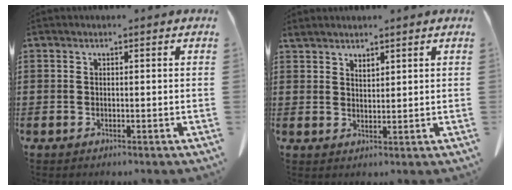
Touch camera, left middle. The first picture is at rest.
{"total": 1.8, "force": [1.8, 0.2, 0.1], "torque": [-0.005, 0.001, 0.034]}